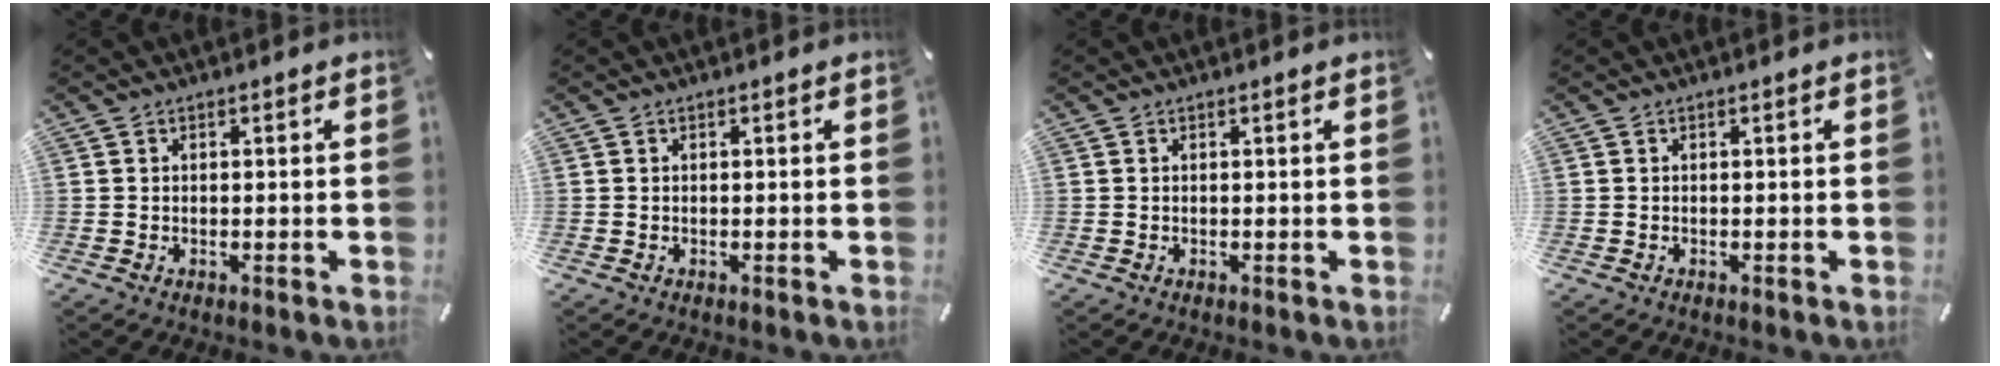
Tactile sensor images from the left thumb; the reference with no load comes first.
{"total": 0.0}
{"total": 0.0}
{"total": 0.0}